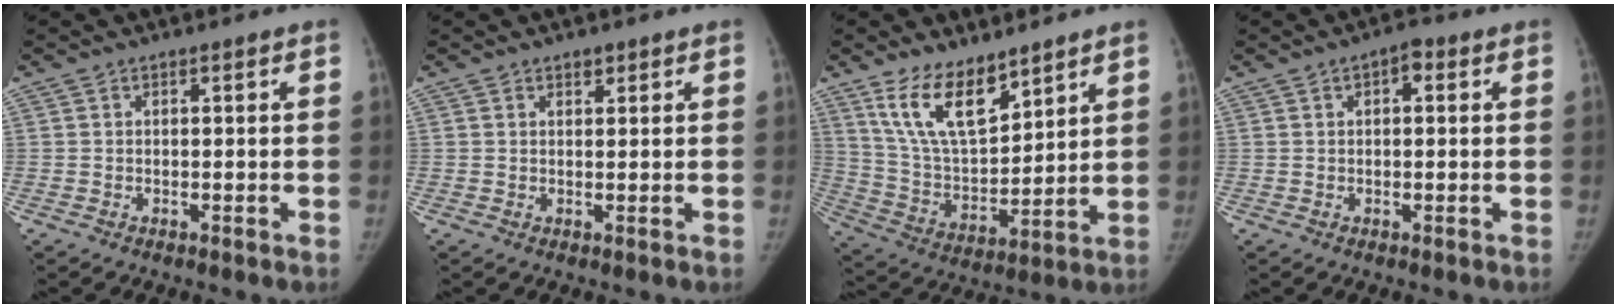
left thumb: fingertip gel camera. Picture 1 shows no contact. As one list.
[{"total": 1.3, "force": [0.9, 0.7, 0.6], "torque": [-0.001, -0.005, 0.013]}, {"total": 13.9, "force": [9.4, 6.1, 8.3], "torque": [-0.122, -0.058, 0.192]}, {"total": 2.9, "force": [1.0, 1.6, 2.3], "torque": [-0.022, 0.005, 0.008]}]